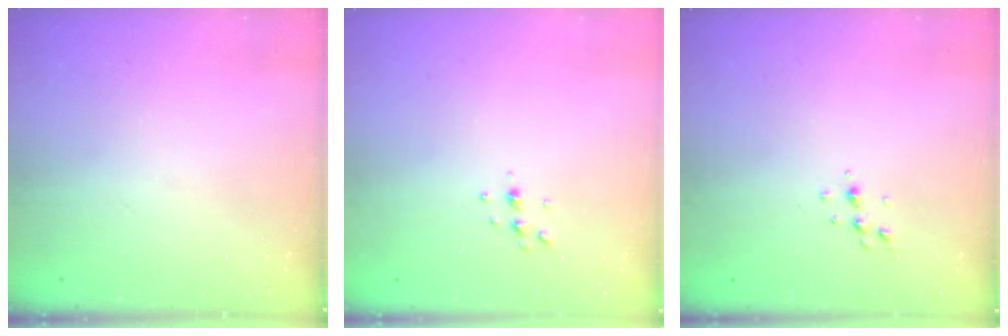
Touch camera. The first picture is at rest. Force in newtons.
{"total": 3.7, "press": 3.6, "slide": 0.7}
{"total": 3.8, "press": 3.6, "slide": 1.3}